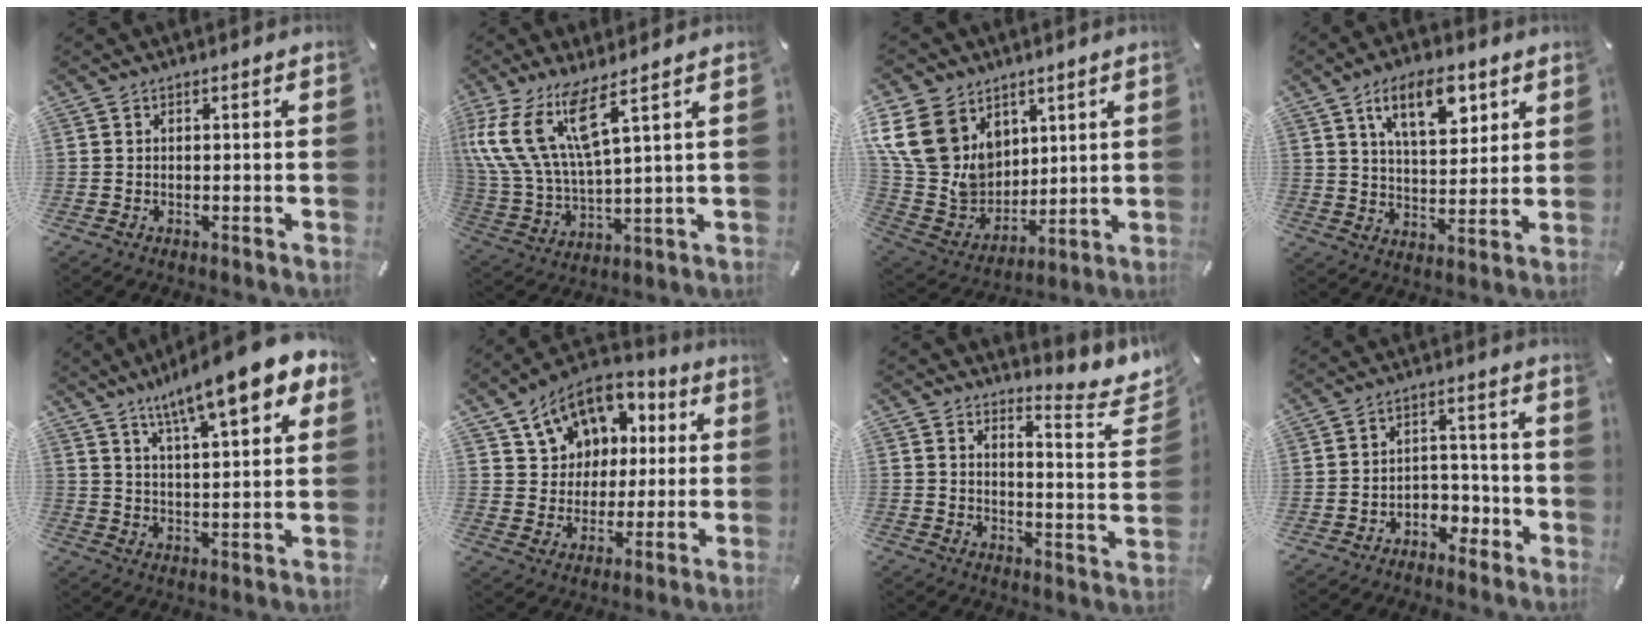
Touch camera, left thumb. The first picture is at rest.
{"total": 14.4, "force": [8.5, 4.7, 10.7], "torque": [-0.262, -0.047, 0.146]}
{"total": 17.1, "force": [7.3, 13.8, 7.0], "torque": [-0.173, -0.045, 0.143]}
{"total": 12.7, "force": [6.8, 6.3, 8.7], "torque": [-0.131, -0.020, 0.116]}
{"total": 15.1, "force": [10.6, 3.6, 10.1], "torque": [-0.171, -0.050, 0.174]}
{"total": 12.5, "force": [5.9, 10.3, 4.1], "torque": [-0.082, -0.030, 0.115]}
{"total": 7.4, "force": [6.8, 2.3, 2.1], "torque": [-0.027, -0.070, 0.113]}
{"total": 4.9, "force": [-2.7, 3.9, 1.3], "torque": [-0.014, 0.009, -0.051]}